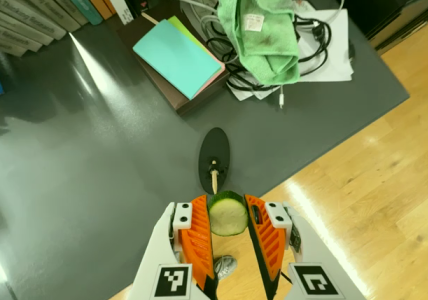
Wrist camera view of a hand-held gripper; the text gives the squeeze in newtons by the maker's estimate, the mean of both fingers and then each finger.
{"total": 8.7, "left": 8.5, "right": 8.9}